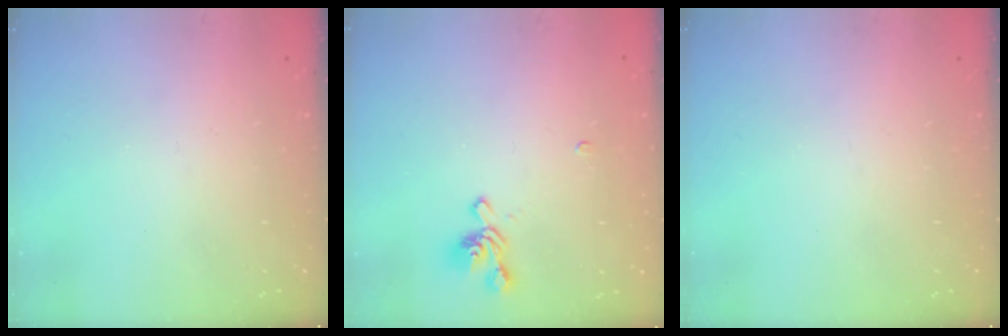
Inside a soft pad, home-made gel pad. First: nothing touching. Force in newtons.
{"total": 1.2, "press": 0.6, "slide": 1.0}
{"total": 0.0}